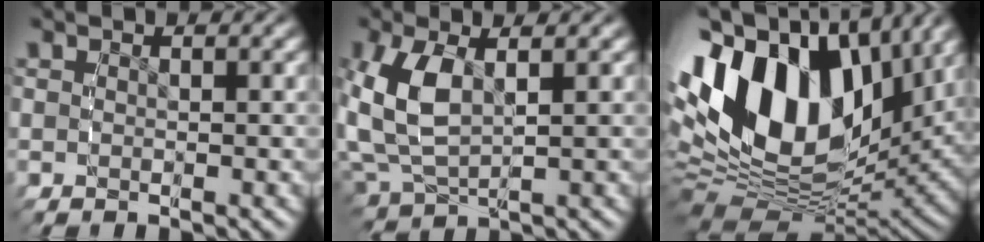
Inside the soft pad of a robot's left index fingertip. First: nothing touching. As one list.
[{"total": 6.3, "force": [1.3, 4.4, 4.3], "torque": [-0.131, -0.019, 0.039]}, {"total": 18.4, "force": [3.3, 12.5, 13.1], "torque": [-0.247, -0.013, 0.058]}]